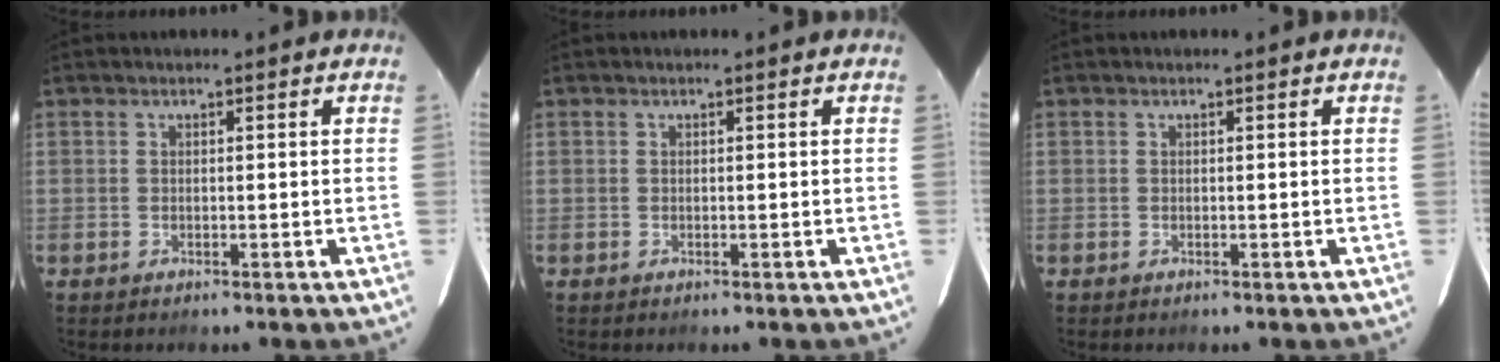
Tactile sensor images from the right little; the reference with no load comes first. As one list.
[{"total": 0.0}, {"total": 0.0}]